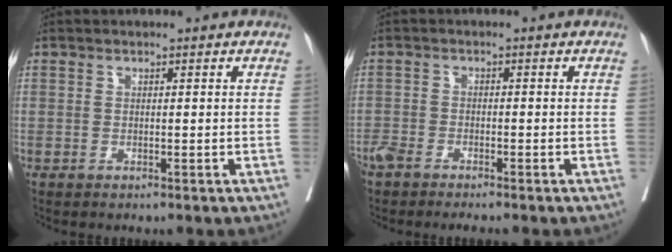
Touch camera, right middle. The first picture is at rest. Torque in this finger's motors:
{"motor_torque": [0.12, -0.12, 0.07, 0.02]}